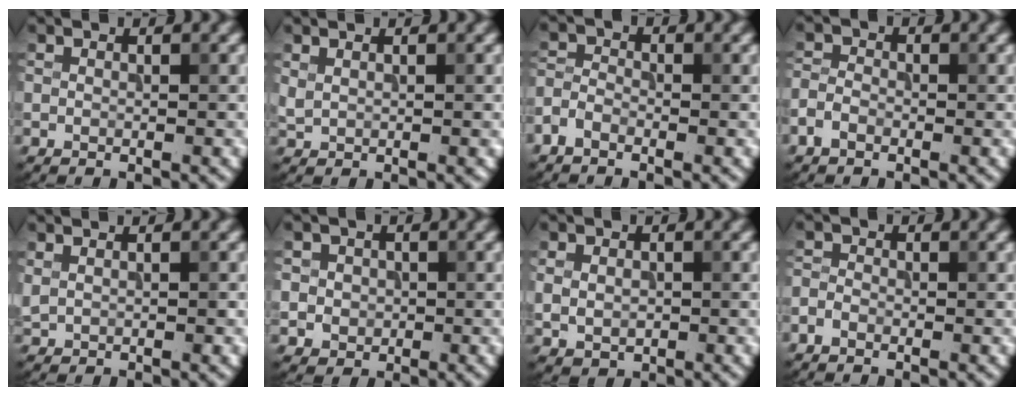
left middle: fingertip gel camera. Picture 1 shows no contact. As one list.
[{"total": 0.9, "force": [0.5, 0.3, 0.7], "torque": [-0.014, -0.003, 0.016]}, {"total": 2.0, "force": [-1.4, 1.1, 0.9], "torque": [-0.020, 0.003, -0.039]}, {"total": 1.7, "force": [-1.1, 1.1, 0.8], "torque": [-0.016, 0.003, -0.029]}, {"total": 0.9, "force": [0.4, 0.5, 0.7], "torque": [-0.015, -0.003, 0.015]}, {"total": 2.3, "force": [0.1, 2.2, 0.7], "torque": [-0.002, 0.002, 0.000]}, {"total": 2.5, "force": [0.1, 2.0, 1.5], "torque": [-0.031, -0.003, 0.007]}, {"total": 1.2, "force": [-0.8, 0.7, 0.5], "torque": [-0.008, 0.002, -0.023]}]